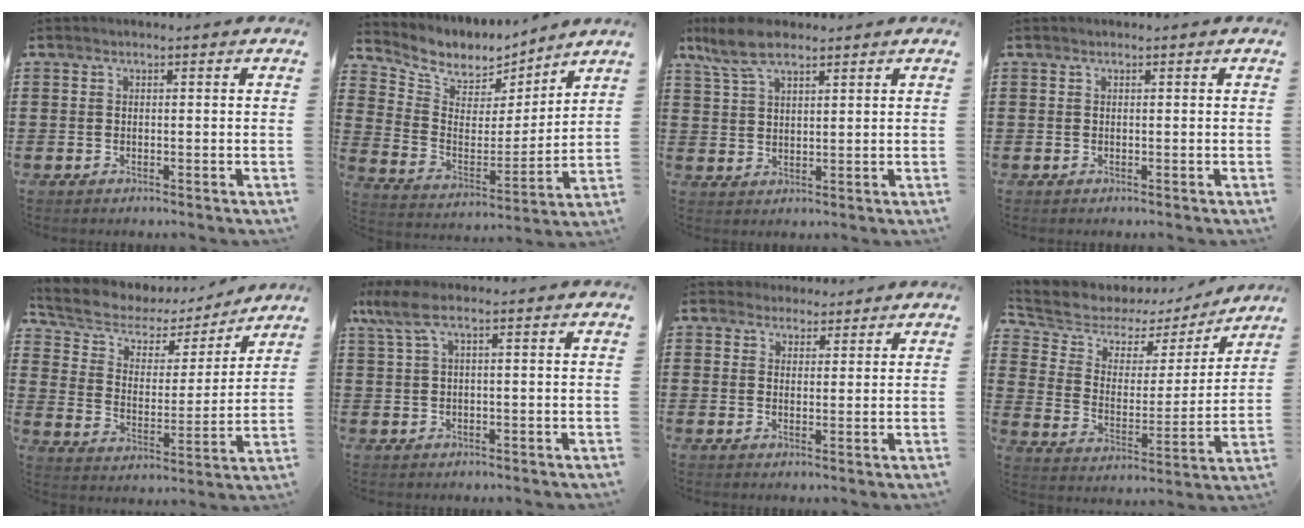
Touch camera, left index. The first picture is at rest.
{"total": 6.3, "force": [5.5, 3.0, 0.3], "torque": [-0.050, -0.039, 0.094]}
{"total": 6.4, "force": [4.6, 2.3, 3.8], "torque": [-0.088, 0.001, 0.087]}
{"total": 0.0}
{"total": 5.4, "force": [4.1, 3.2, 1.5], "torque": [-0.062, -0.022, 0.065]}
{"total": 3.8, "force": [0.6, 1.0, 3.6], "torque": [-0.093, -0.007, 0.004]}
{"total": 2.8, "force": [2.4, 1.4, 0.0], "torque": [-0.009, 0.007, 0.046]}
{"total": 5.4, "force": [4.4, 3.0, 0.4], "torque": [-0.049, -0.032, 0.071]}